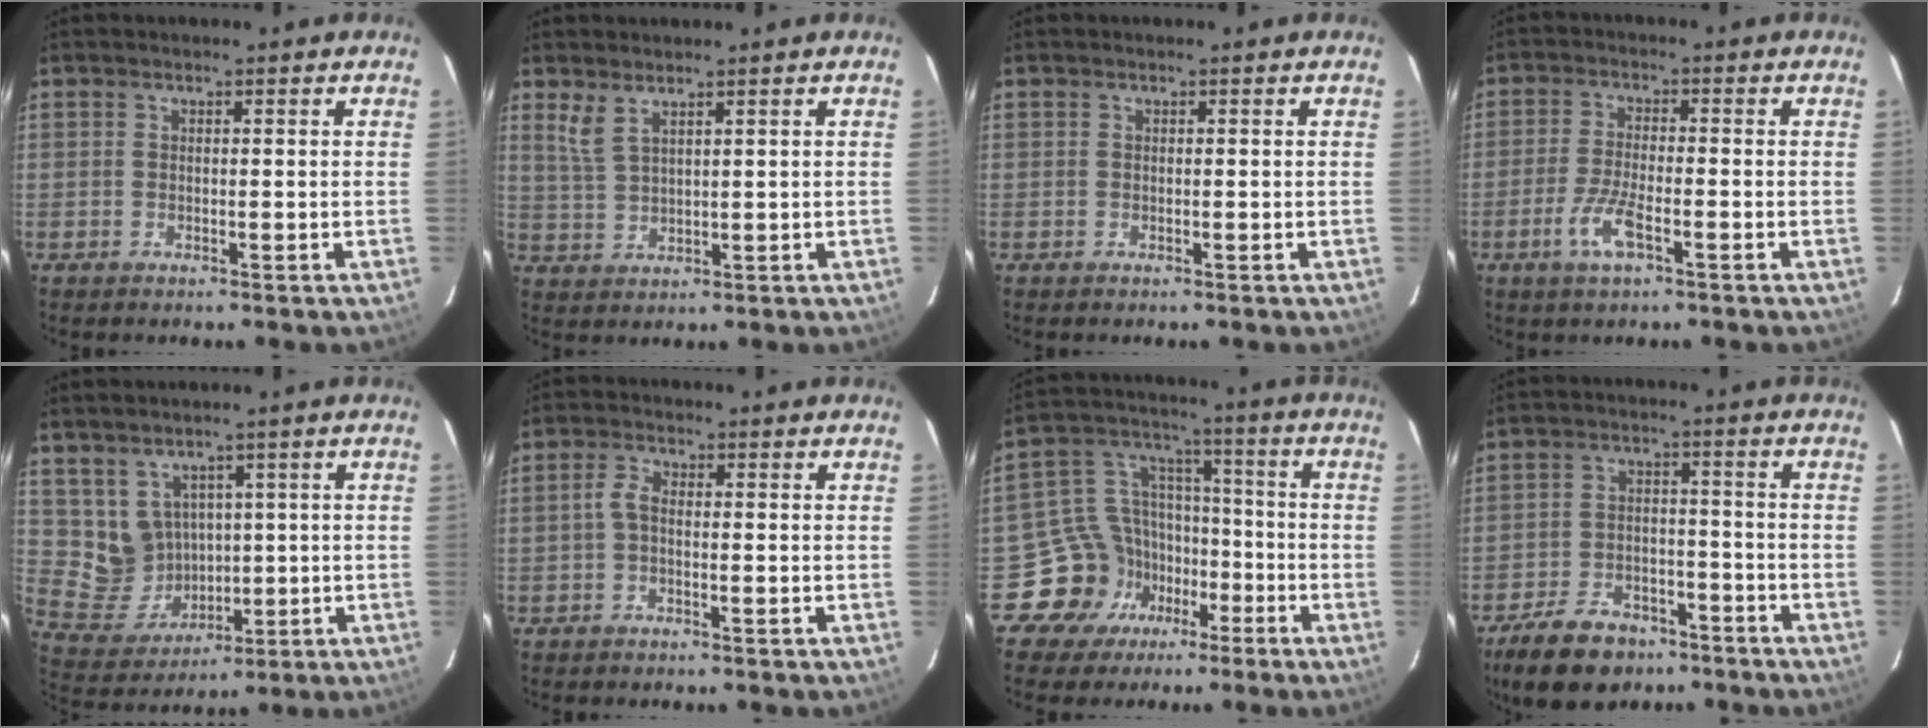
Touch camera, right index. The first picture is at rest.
{"total": 3.6, "force": [2.6, 1.0, 2.2], "torque": [-0.049, -0.001, 0.058]}
{"total": 0.0}
{"total": 6.0, "force": [-3.0, 1.5, 5.0], "torque": [-0.111, -0.007, -0.060]}
{"total": 8.1, "force": [3.0, 7.3, 2.0], "torque": [-0.051, 0.004, 0.087]}
{"total": 2.0, "force": [-0.6, 0.9, 1.6], "torque": [-0.039, 0.007, -0.014]}
{"total": 11.2, "force": [-6.3, 9.2, 1.1], "torque": [-0.031, 0.057, -0.102]}
{"total": 12.5, "force": [-8.9, 6.9, 5.2], "torque": [-0.132, 0.009, -0.136]}